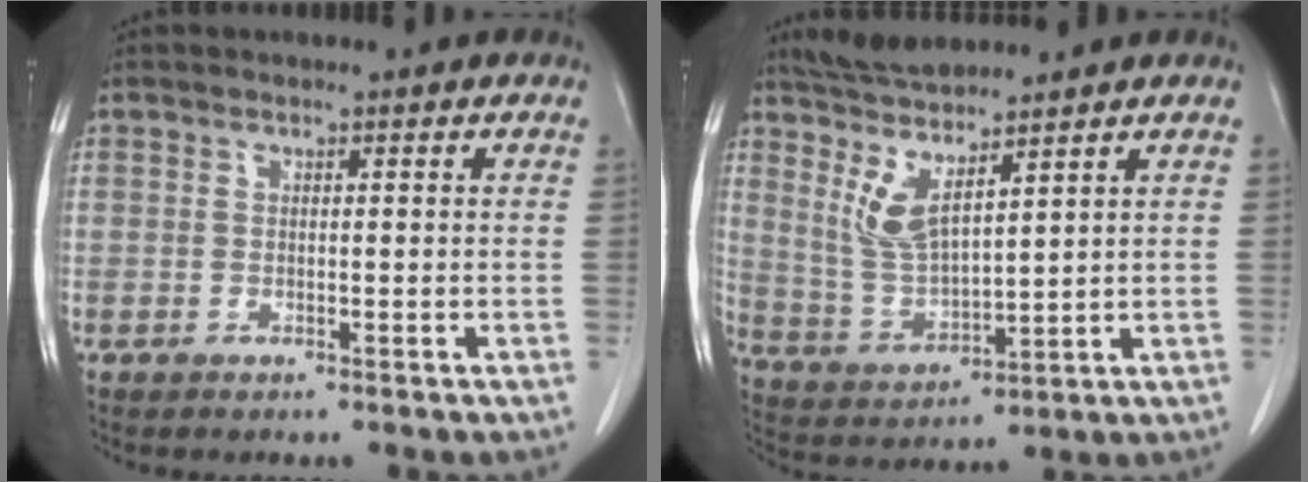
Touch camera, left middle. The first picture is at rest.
{"total": 8.6, "force": [6.8, 0.9, 5.3], "torque": [-0.125, -0.013, 0.144]}